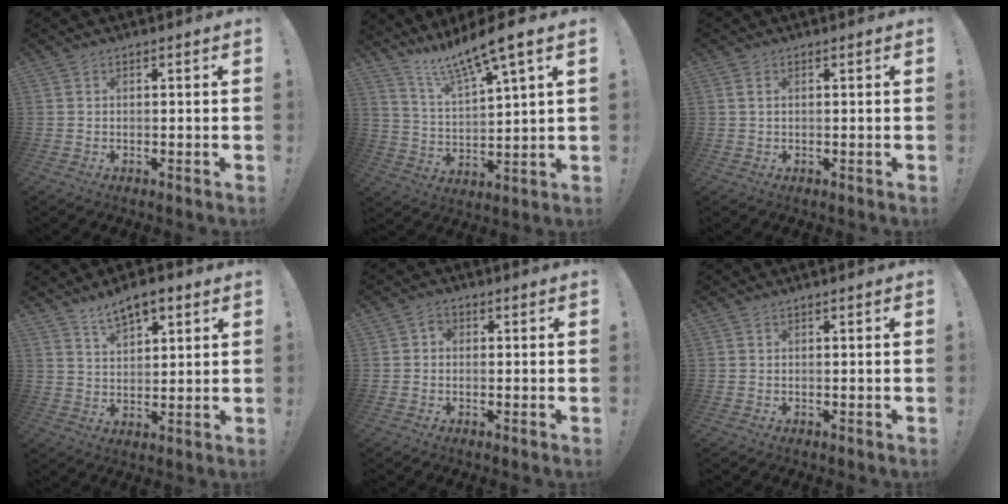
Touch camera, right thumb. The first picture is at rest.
{"total": 11.6, "force": [10.0, 0.7, 5.8], "torque": [-0.105, -0.077, 0.166]}
{"total": 1.0, "force": [0.4, 0.4, 0.8], "torque": [-0.020, 0.002, 0.007]}
{"total": 7.7, "force": [5.2, 3.7, 4.3], "torque": [-0.063, -0.023, 0.095]}
{"total": 2.3, "force": [-0.6, 1.7, 1.4], "torque": [-0.023, 0.009, -0.010]}
{"total": 0.0}